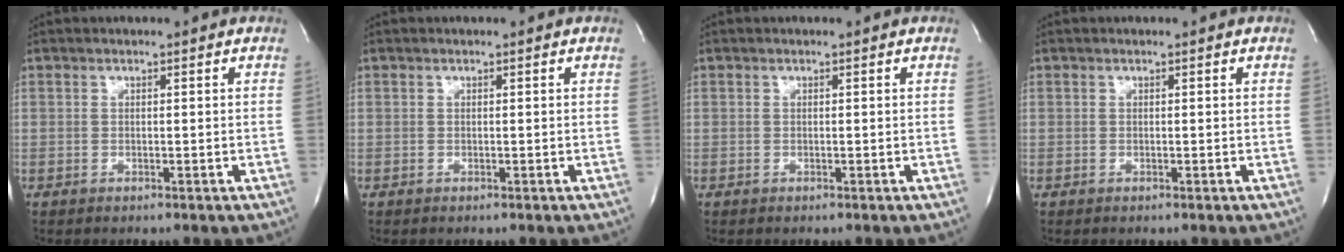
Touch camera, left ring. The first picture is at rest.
{"total": 0.0}
{"total": 0.0}
{"total": 0.0}